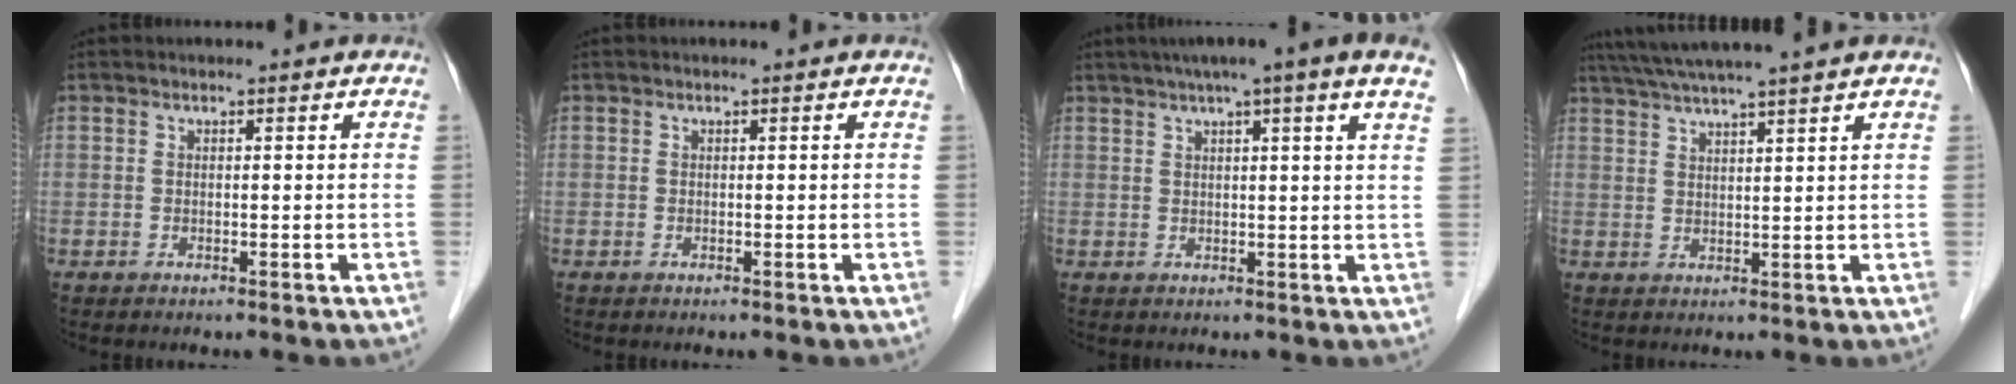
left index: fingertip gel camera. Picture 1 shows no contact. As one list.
[{"total": 0.0}, {"total": 12.0, "force": [8.5, -0.6, 8.4], "torque": [-0.126, 0.034, 0.098]}, {"total": 10.2, "force": [8.7, -1.2, 5.2], "torque": [-0.089, 0.027, 0.129]}]